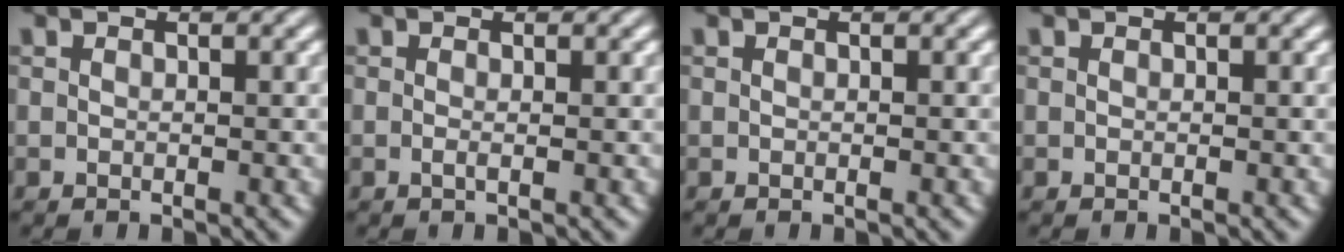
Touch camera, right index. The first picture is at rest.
{"total": 0.6, "force": [-0.5, -0.1, 0.4], "torque": [-0.014, -0.010, -0.004]}
{"total": 2.0, "force": [-0.1, -1.9, -0.6], "torque": [0.026, -0.008, 0.009]}
{"total": 0.0}